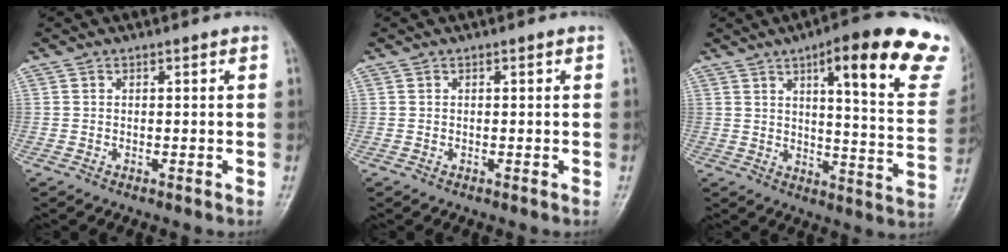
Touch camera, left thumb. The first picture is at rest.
{"total": 0.0}
{"total": 23.2, "force": [13.9, 5.2, 17.8], "torque": [-0.203, -0.050, 0.170]}